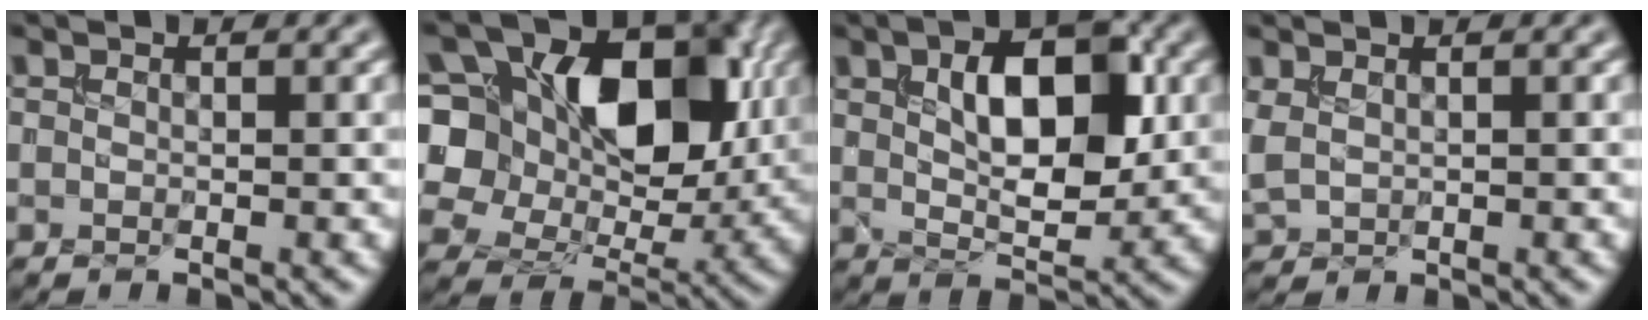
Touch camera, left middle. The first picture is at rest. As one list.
[{"total": 12.3, "force": [2.9, 8.6, 8.3], "torque": [-0.133, 0.011, 0.044]}, {"total": 7.2, "force": [1.7, 3.5, 6.1], "torque": [-0.098, 0.004, 0.031]}, {"total": 1.8, "force": [0.5, 1.1, 1.3], "torque": [-0.043, 0.001, 0.016]}]